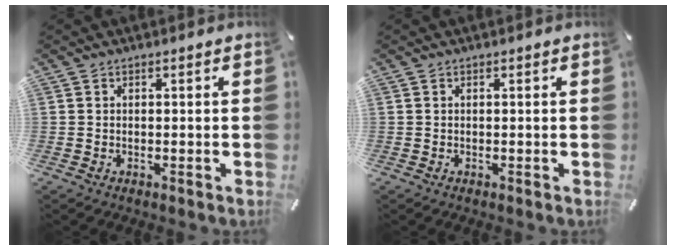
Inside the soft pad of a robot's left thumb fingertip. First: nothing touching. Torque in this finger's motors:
{"motor_torque": [-0.14, 0.03, -0.09, -0.03, 0.00]}